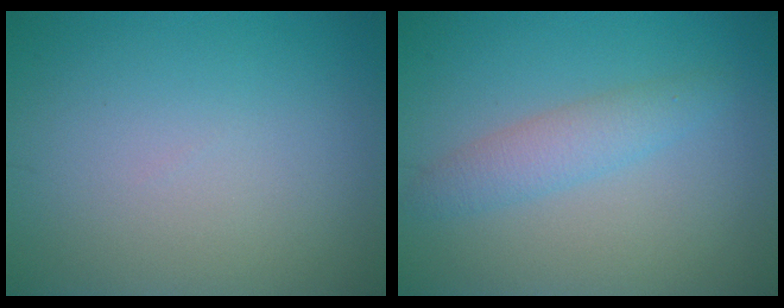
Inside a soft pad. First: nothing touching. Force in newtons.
{"total": 2.5, "press": 2.5, "slide": 0.1}